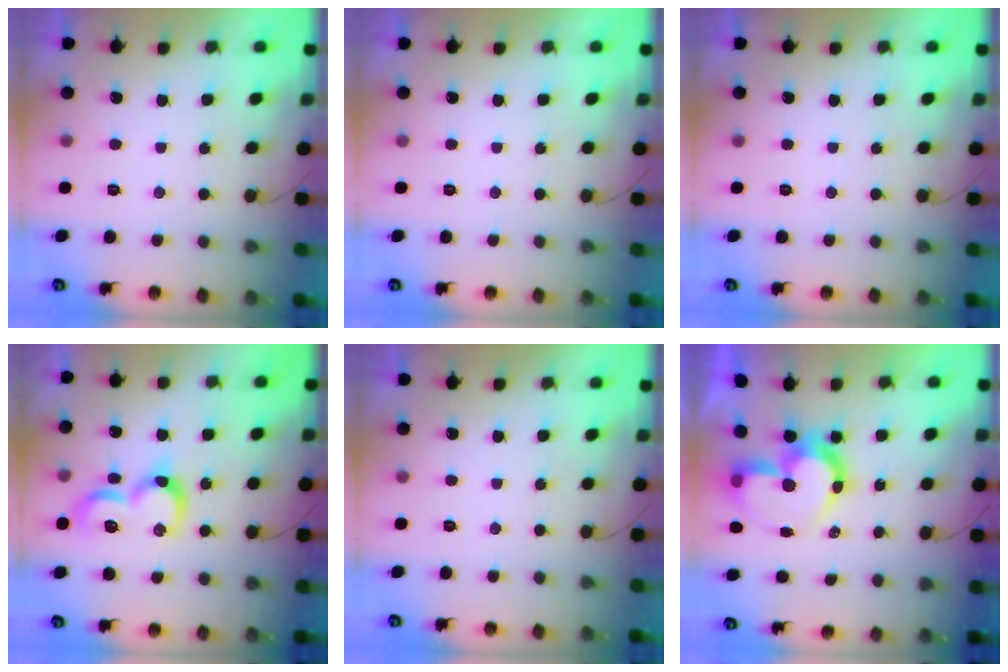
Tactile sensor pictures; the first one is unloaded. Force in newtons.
{"total": 0.0}
{"total": 0.0}
{"total": 12.4, "press": 12.4, "slide": 1.1}
{"total": 0.0}
{"total": 12.6, "press": 12.3, "slide": 2.5}